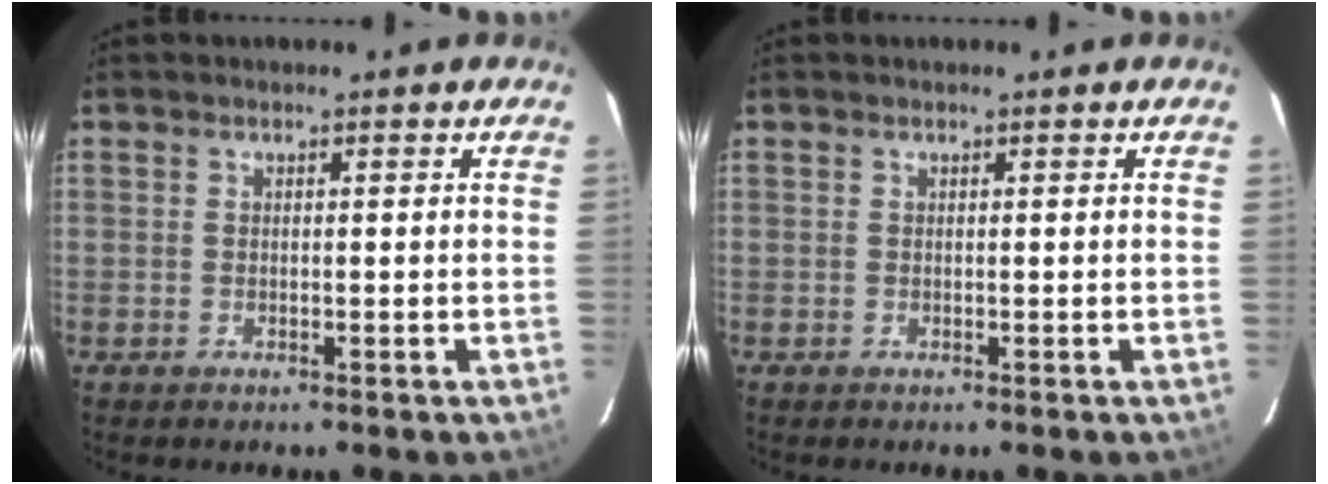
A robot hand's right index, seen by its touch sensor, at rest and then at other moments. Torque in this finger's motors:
{"motor_torque": [0.00, 0.00, 0.02, 0.00]}